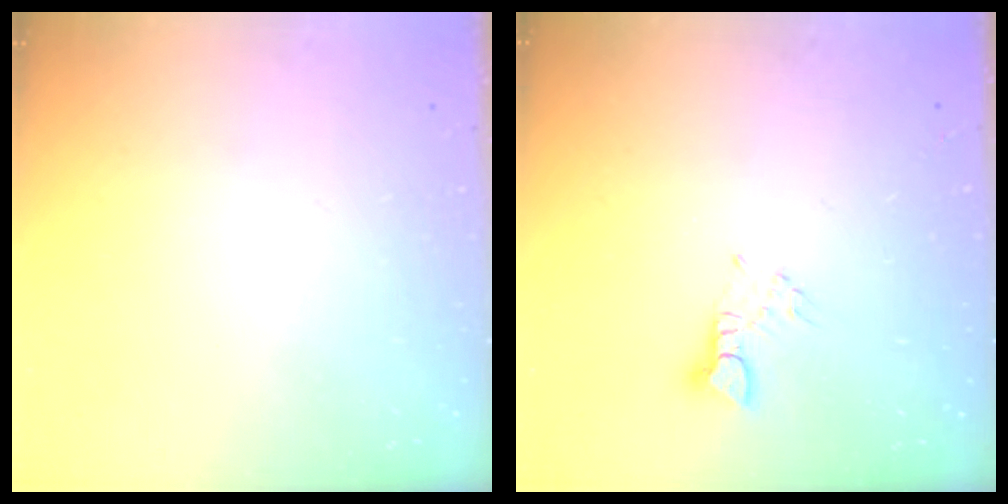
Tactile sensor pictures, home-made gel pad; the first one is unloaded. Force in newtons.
{"total": 2.9, "press": 2.9, "slide": 0.2}